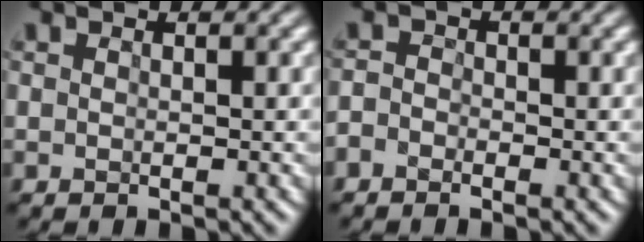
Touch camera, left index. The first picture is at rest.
{"total": 1.6, "force": [-1.2, 0.9, 0.4], "torque": [0.002, 0.012, -0.025]}